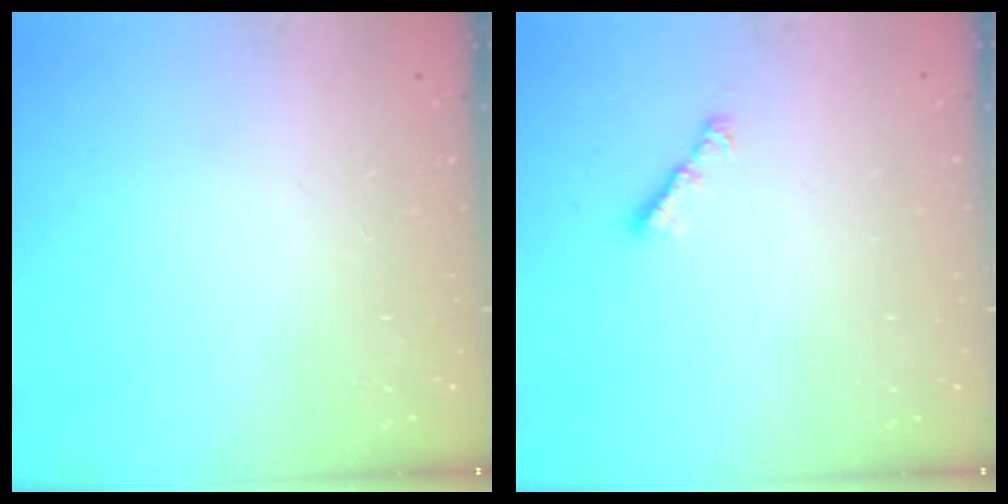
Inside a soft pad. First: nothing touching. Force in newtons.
{"total": 2.8, "press": 2.8, "slide": 0.7}